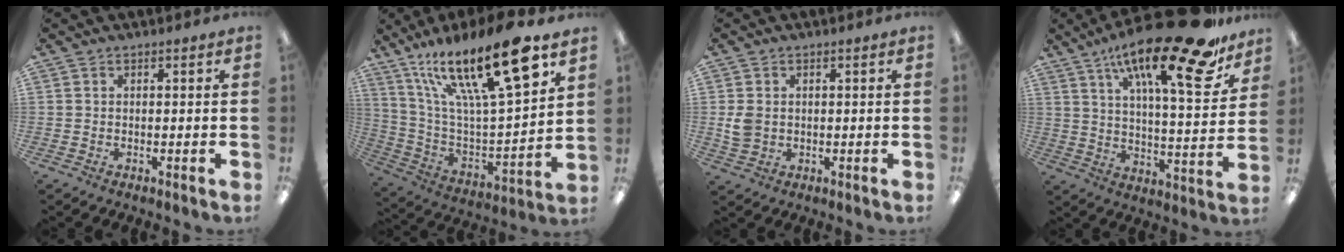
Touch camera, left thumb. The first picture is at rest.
{"total": 23.7, "force": [15.0, 5.7, 17.4], "torque": [-0.305, -0.097, 0.244]}
{"total": 4.0, "force": [0.5, 3.2, 2.4], "torque": [-0.043, 0.001, 0.009]}
{"total": 24.0, "force": [15.9, 5.8, 17.0], "torque": [-0.270, -0.096, 0.252]}